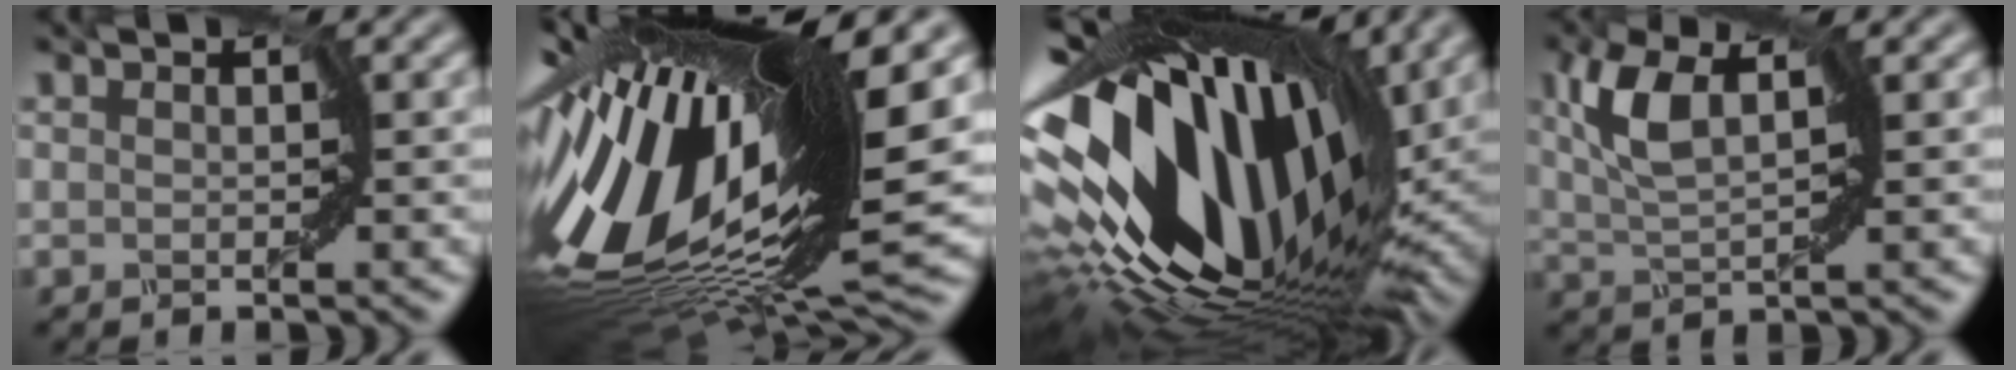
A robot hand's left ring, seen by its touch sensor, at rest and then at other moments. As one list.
[{"total": 17.7, "force": [2.2, 5.5, 16.6], "torque": [-0.344, -0.041, 0.052]}, {"total": 17.5, "force": [3.1, 9.5, 14.4], "torque": [-0.272, -0.006, 0.053]}, {"total": 3.6, "force": [1.5, 1.0, 3.1], "torque": [-0.082, 0.005, 0.042]}]